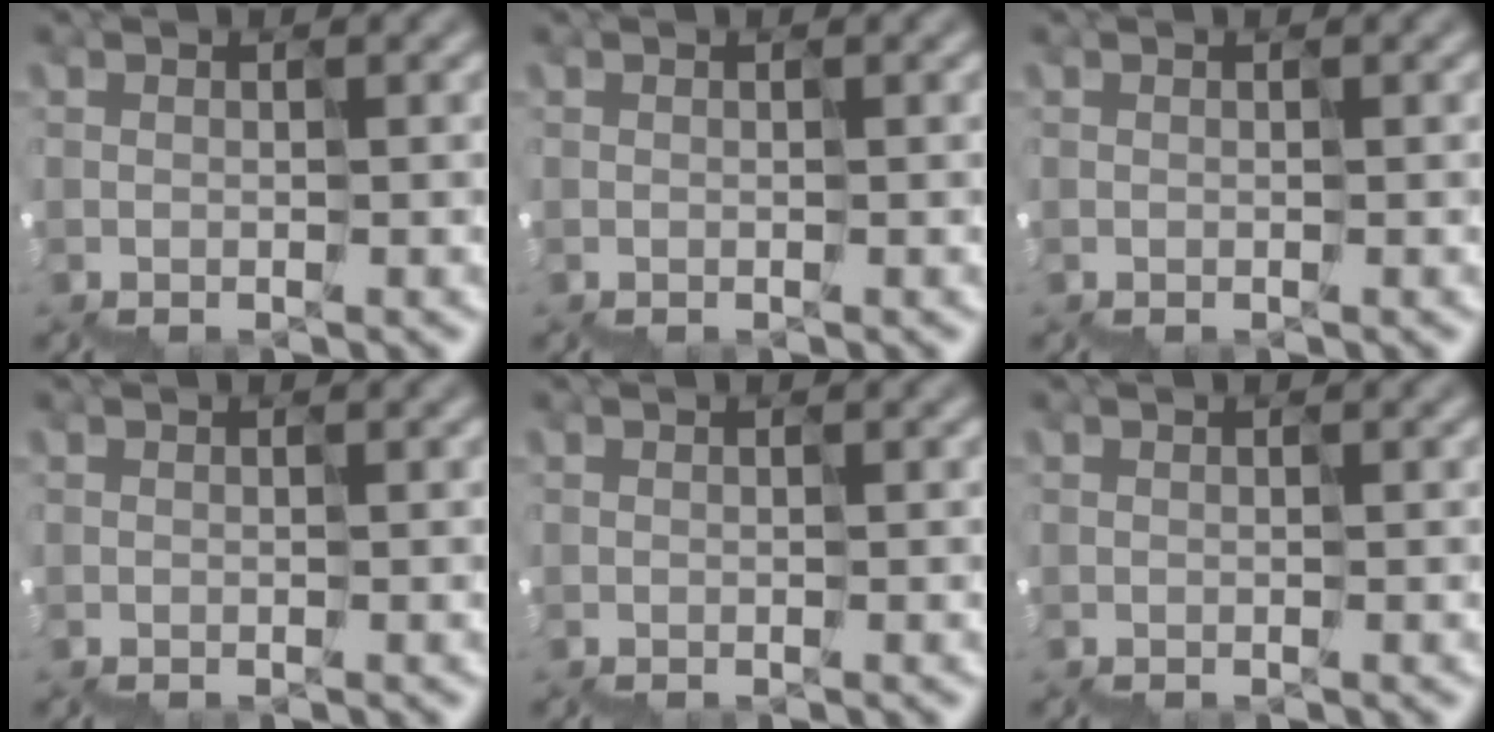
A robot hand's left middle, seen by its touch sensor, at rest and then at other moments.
{"total": 0.0}
{"total": 0.0}
{"total": 0.0}
{"total": 0.0}
{"total": 0.0}